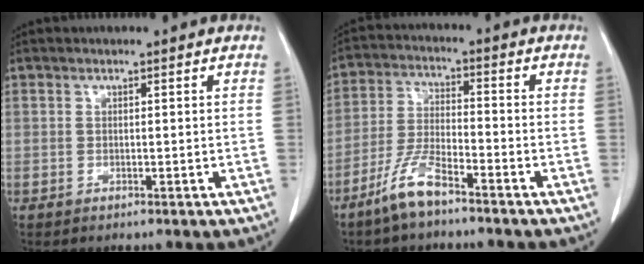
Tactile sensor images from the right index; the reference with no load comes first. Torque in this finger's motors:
{"motor_torque": [0.32, -0.25, 0.19, 0.10]}